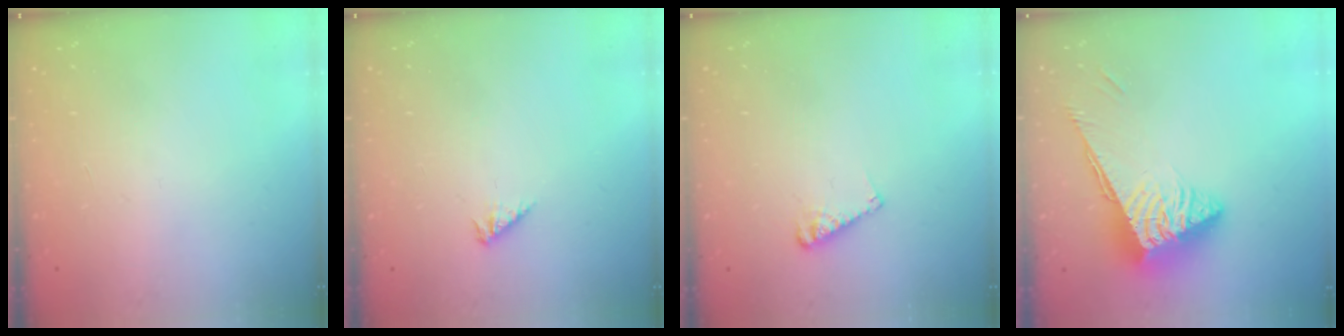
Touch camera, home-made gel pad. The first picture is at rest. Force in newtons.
{"total": 1.9, "press": 1.9, "slide": 0.3}
{"total": 5.1, "press": 5.1, "slide": 0.3}
{"total": 8.0, "press": 8.0, "slide": 0.6}